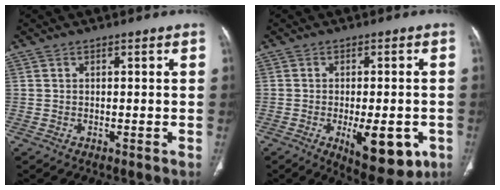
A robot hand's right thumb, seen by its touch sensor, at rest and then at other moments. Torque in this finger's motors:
{"motor_torque": [0.87, 1.14, -0.08, 0.04, 0.24]}